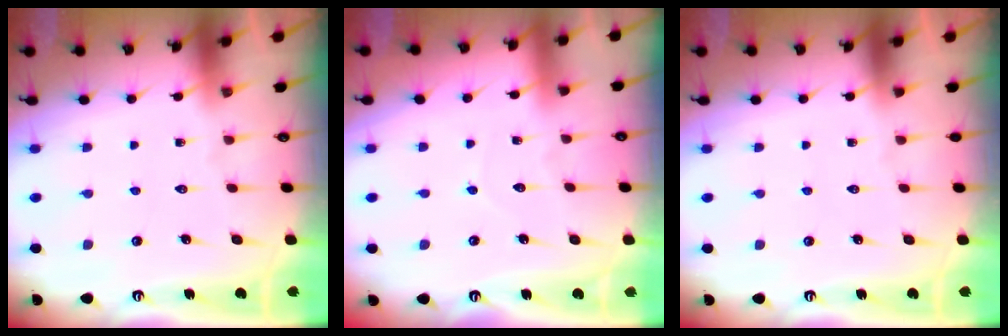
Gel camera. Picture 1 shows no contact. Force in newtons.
{"total": 3.7, "press": 3.7, "slide": 0.1}
{"total": 0.0}